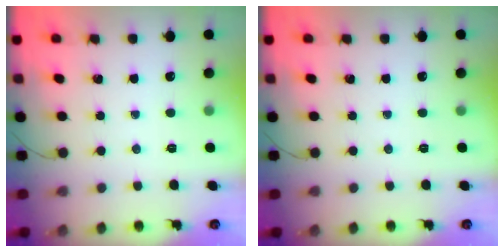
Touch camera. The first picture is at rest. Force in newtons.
{"total": 0.0}